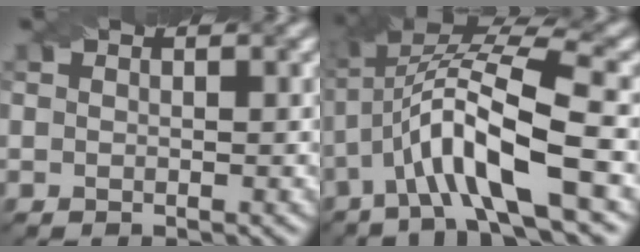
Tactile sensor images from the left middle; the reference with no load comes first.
{"total": 9.4, "force": [-2.4, 2.4, 8.8], "torque": [-0.161, 0.018, -0.048]}